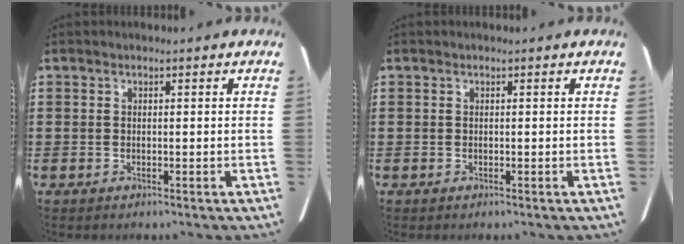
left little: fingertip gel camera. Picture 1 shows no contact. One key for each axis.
{"total": 0.0}